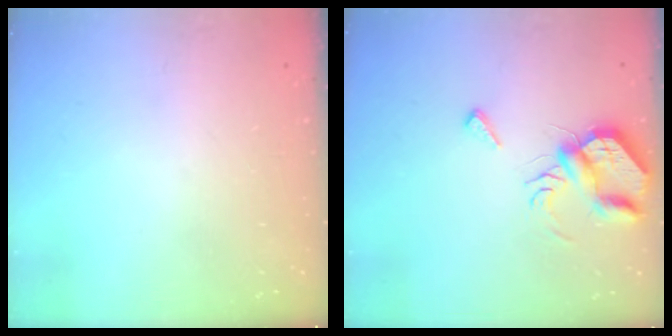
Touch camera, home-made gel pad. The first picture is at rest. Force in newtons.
{"total": 8.0, "press": 7.9, "slide": 0.8}